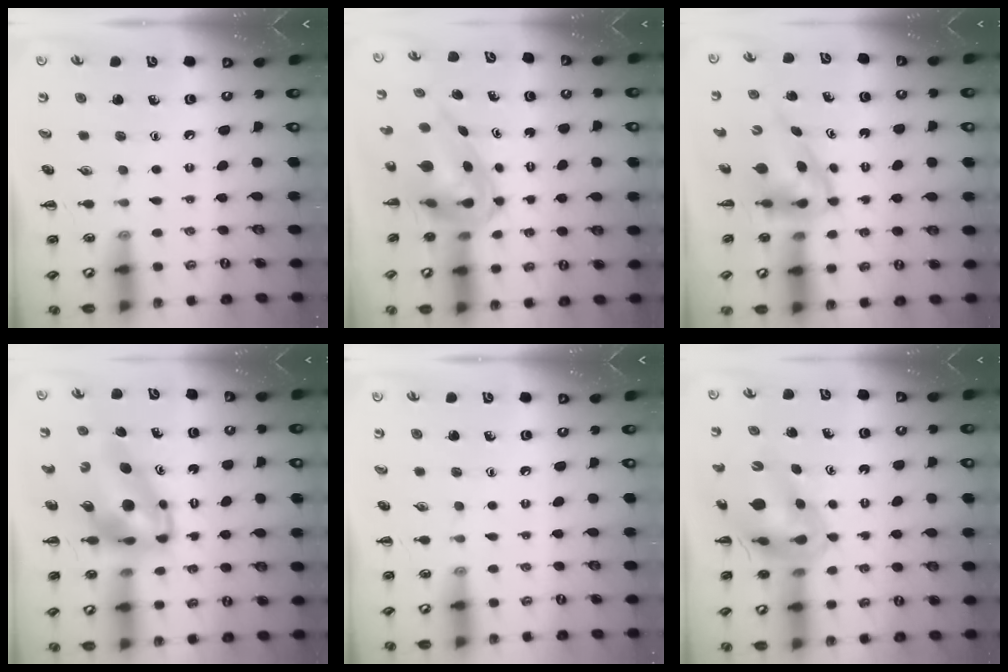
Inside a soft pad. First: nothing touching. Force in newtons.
{"total": 7.3, "press": 6.9, "slide": 2.4}
{"total": 3.9, "press": 3.8, "slide": 0.6}
{"total": 8.6, "press": 8.1, "slide": 2.9}
{"total": 0.0}
{"total": 11.1, "press": 10.6, "slide": 3.4}